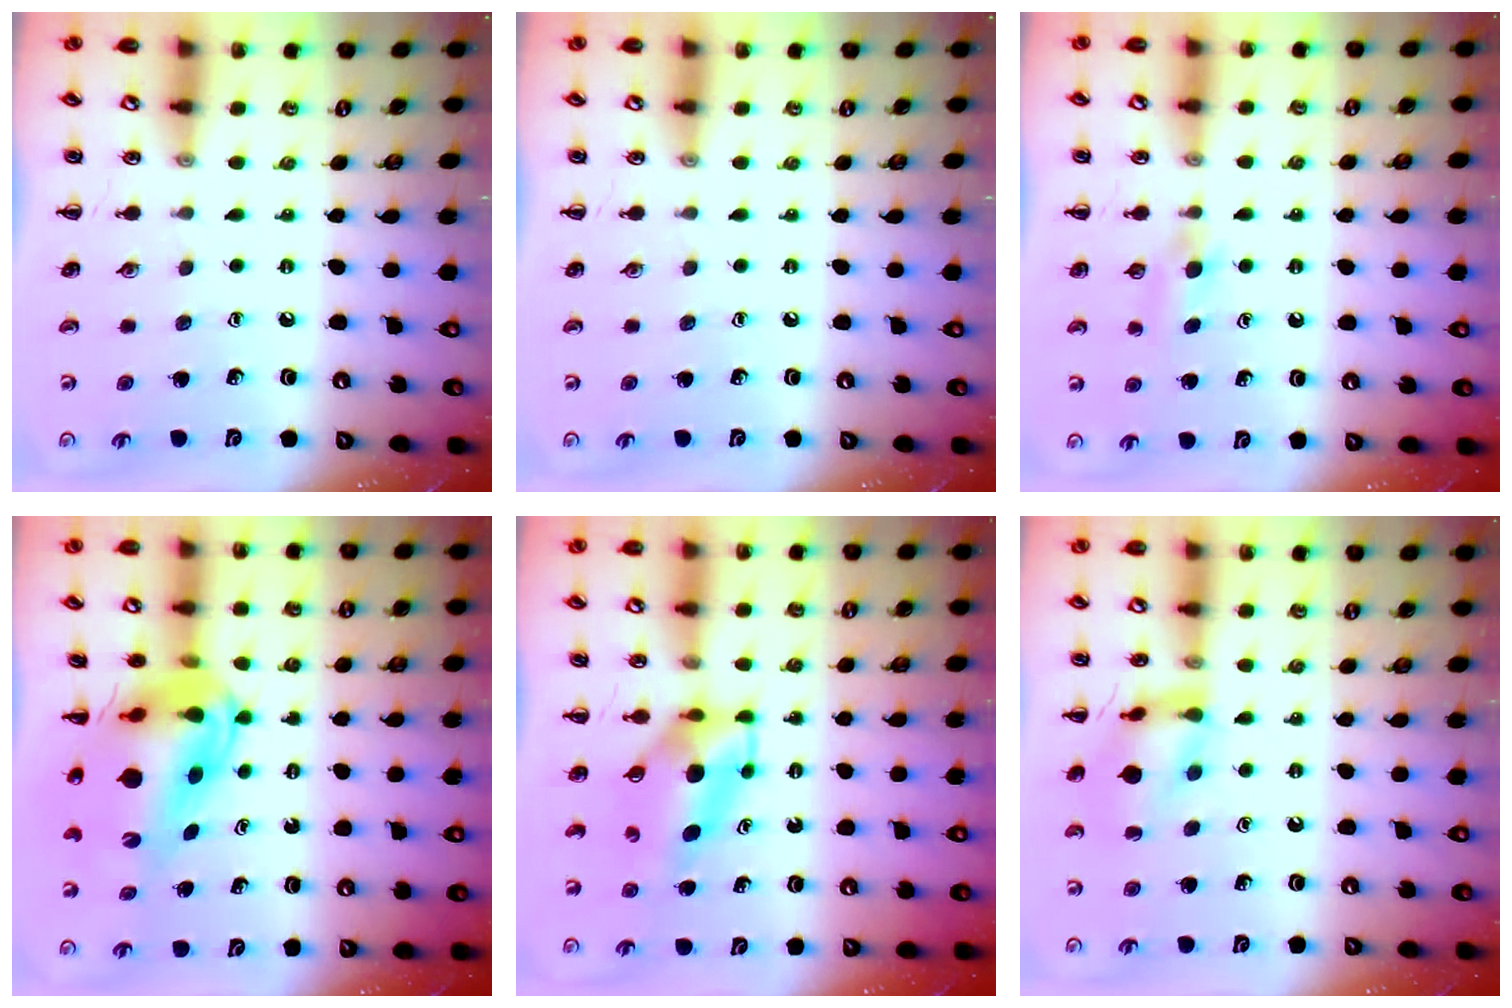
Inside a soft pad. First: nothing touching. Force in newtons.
{"total": 0.0}
{"total": 4.2, "press": 4.0, "slide": 1.5}
{"total": 13.9, "press": 13.2, "slide": 4.2}
{"total": 5.7, "press": 5.6, "slide": 1.1}
{"total": 12.8, "press": 12.8, "slide": 1.1}